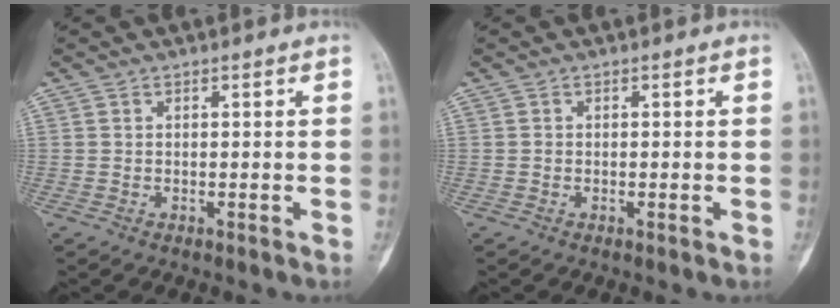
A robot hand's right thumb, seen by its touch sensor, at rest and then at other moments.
{"total": 0.6, "force": [-0.2, 0.4, 0.5], "torque": [-0.006, 0.000, -0.004]}